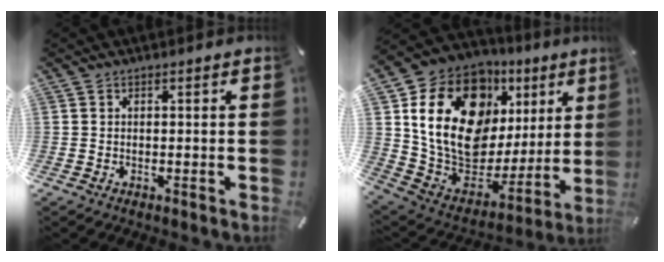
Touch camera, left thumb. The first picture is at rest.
{"total": 21.8, "force": [8.9, 14.7, 13.4], "torque": [-0.263, -0.061, 0.161]}